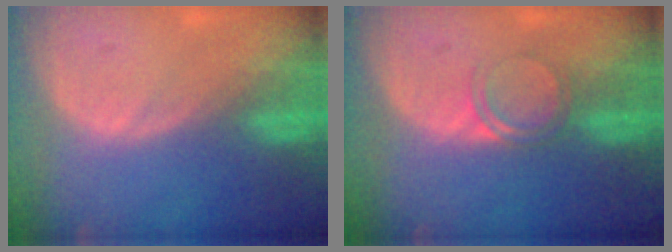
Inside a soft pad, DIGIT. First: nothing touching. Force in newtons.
{"total": 2.8, "press": 2.8, "slide": 0.2}